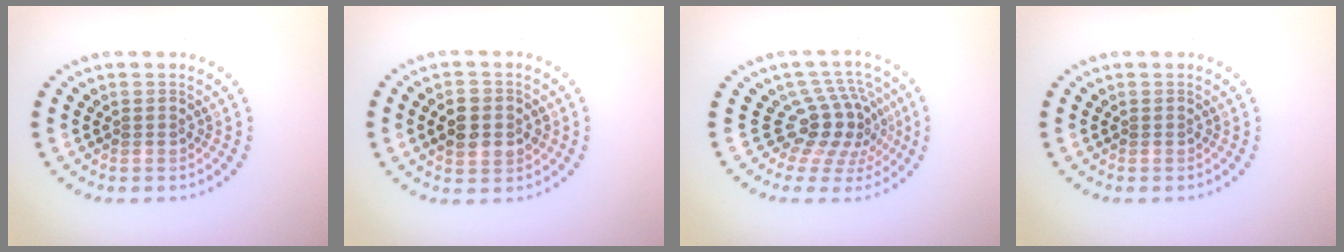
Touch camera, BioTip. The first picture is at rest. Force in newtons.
{"total": 3.3, "press": 3.3, "slide": 0.4}
{"total": 4.5, "press": 3.1, "slide": 3.3}
{"total": 0.0}